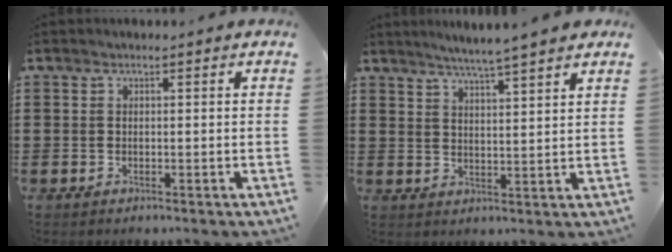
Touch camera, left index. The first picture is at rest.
{"total": 4.1, "force": [3.7, -0.9, 1.4], "torque": [-0.041, -0.017, 0.064]}